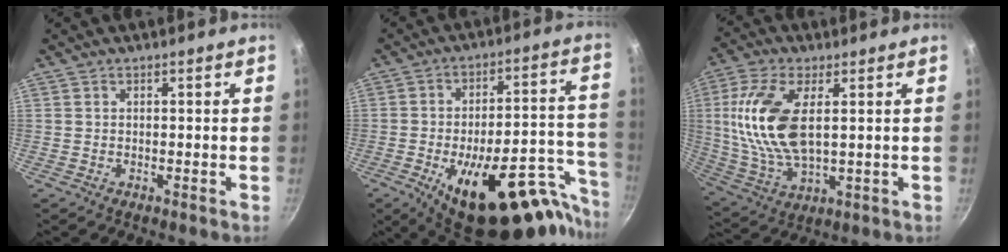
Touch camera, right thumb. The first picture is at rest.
{"total": 27.0, "force": [-16.3, 9.9, 19.2], "torque": [-0.177, 0.083, -0.222]}
{"total": 16.4, "force": [2.4, 7.8, 14.2], "torque": [-0.305, -0.008, 0.054]}